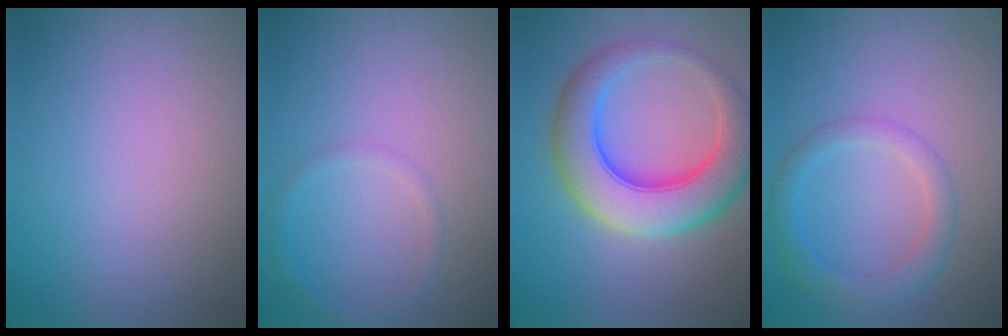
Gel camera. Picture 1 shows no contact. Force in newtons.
{"total": 1.1, "press": 1.1, "slide": 0.1}
{"total": 8.5, "press": 8.5, "slide": 0.3}
{"total": 3.0, "press": 3.0, "slide": 0.2}